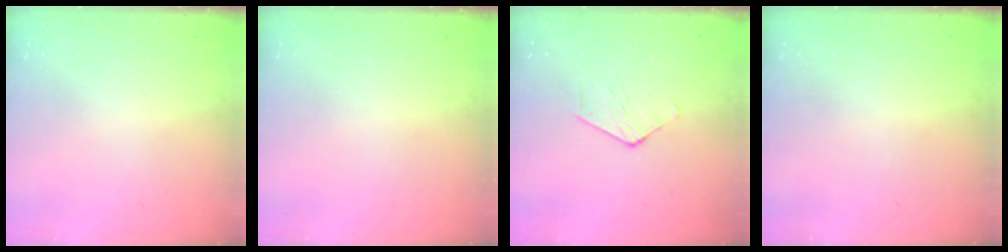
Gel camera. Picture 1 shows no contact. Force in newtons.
{"total": 0.0}
{"total": 2.6, "press": 2.6, "slide": 0.2}
{"total": 0.0}